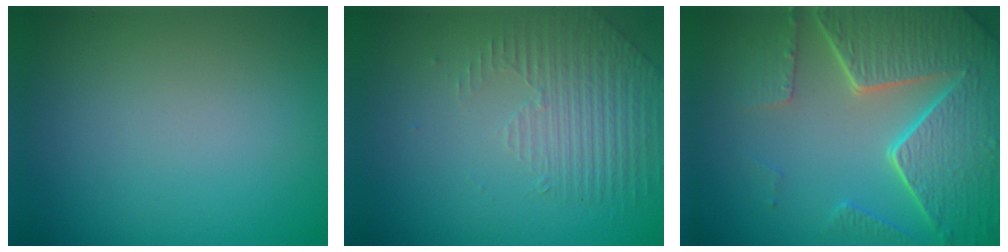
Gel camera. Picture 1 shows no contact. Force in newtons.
{"total": 1.7, "press": 1.3, "slide": 1.1}
{"total": 8.3, "press": 5.9, "slide": 5.8}